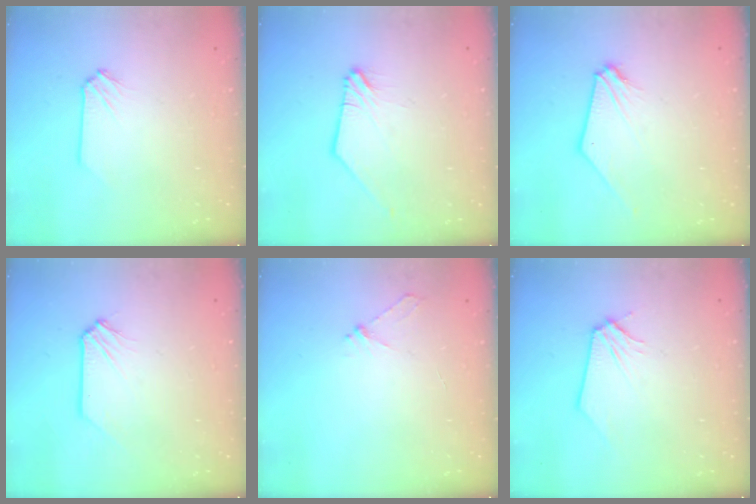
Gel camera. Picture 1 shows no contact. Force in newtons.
{"total": 1.2, "press": 1.2, "slide": 0.3}
{"total": 1.8, "press": 1.8, "slide": 0.4}
{"total": 0.0}
{"total": 3.2, "press": 3.1, "slide": 0.5}
{"total": 0.0}